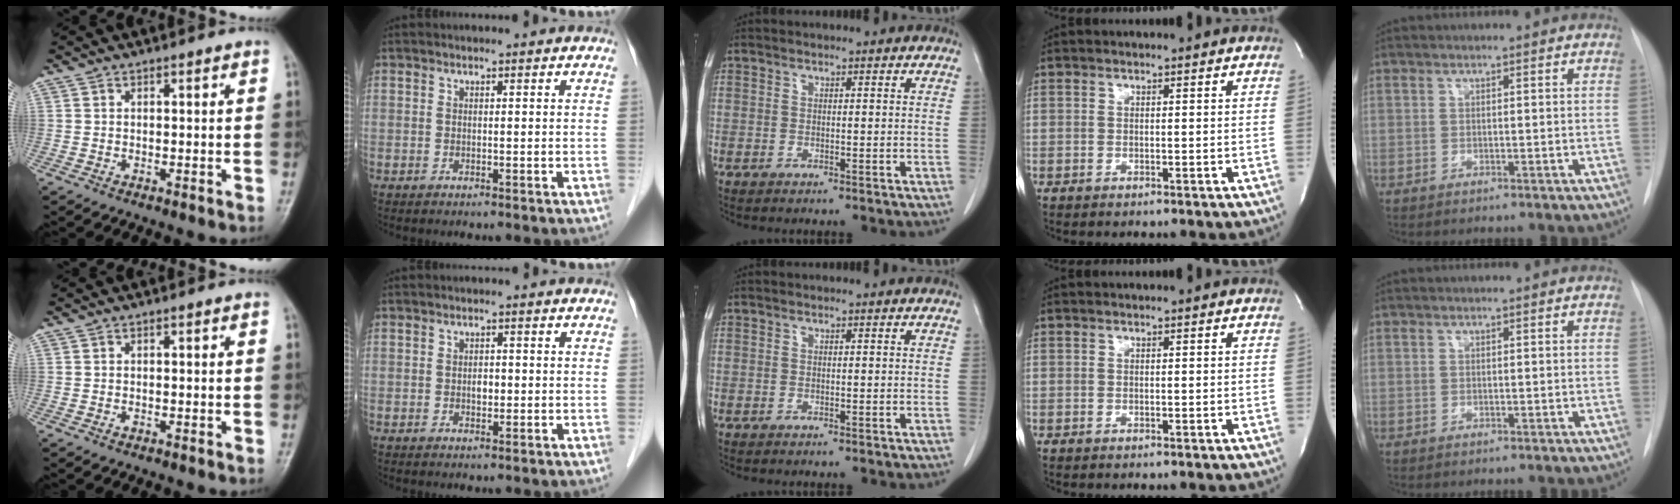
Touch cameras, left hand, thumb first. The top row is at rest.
{"thumb": {"total": 0.6, "force": [-0.3, 0.4, 0.4], "torque": [-0.006, 0.004, -0.006]}, "index": {"total": 1.5, "force": [-0.5, 0.9, 1.1], "torque": [-0.017, -0.002, -0.006]}}